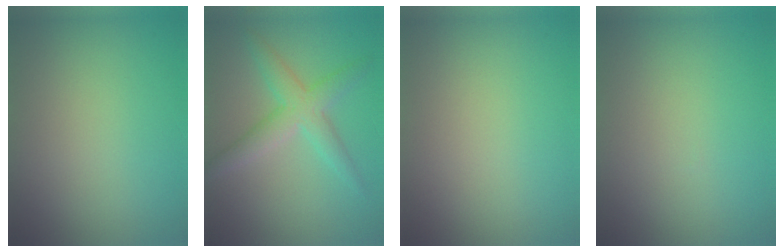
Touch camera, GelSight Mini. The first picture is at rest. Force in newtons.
{"total": 3.8, "press": 3.8, "slide": 0.1}
{"total": 0.0}
{"total": 0.0}